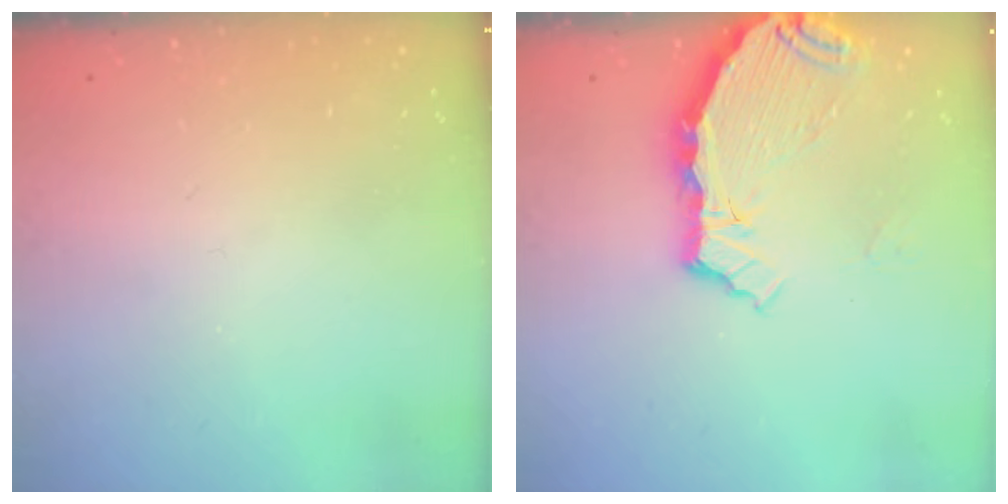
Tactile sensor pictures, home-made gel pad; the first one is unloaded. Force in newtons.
{"total": 6.1, "press": 5.5, "slide": 2.7}